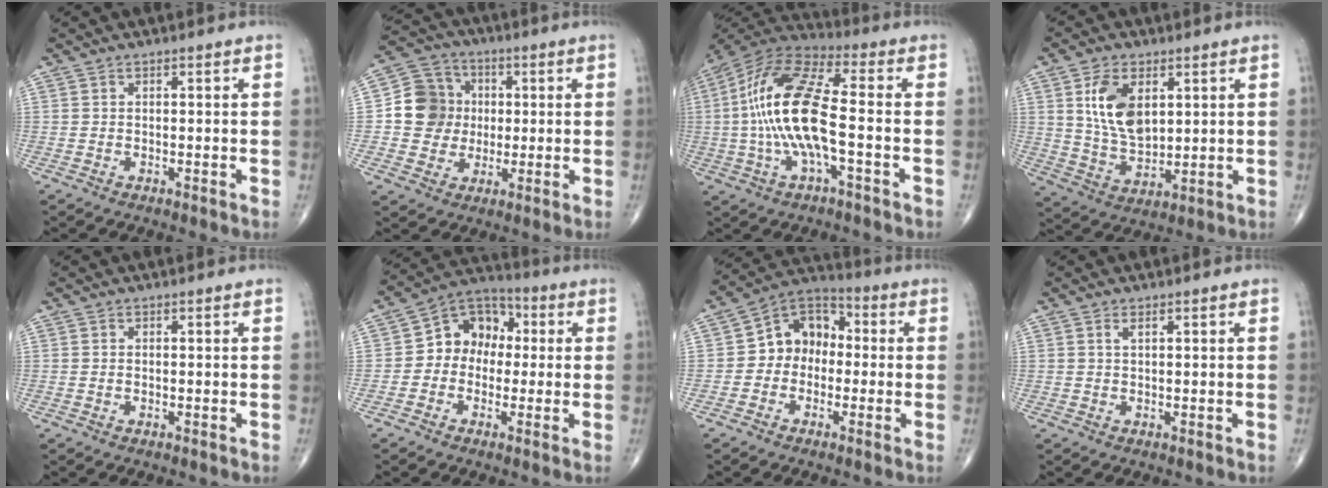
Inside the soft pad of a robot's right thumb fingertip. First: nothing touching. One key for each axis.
{"total": 10.8, "fx": 0.4, "fy": 10.0, "fz": 3.9, "tx": -0.033, "ty": 0.016, "tz": 0.002}
{"total": 18.1, "fx": -1.6, "fy": 5.9, "fz": 17.0, "tx": -0.358, "ty": 0.036, "tz": -0.034}
{"total": 11.4, "fx": 3.4, "fy": 6.6, "fz": 8.6, "tx": -0.146, "ty": -0.018, "tz": 0.073}
{"total": 0.0}
{"total": 10.2, "fx": 0.2, "fy": 8.3, "fz": 5.9, "tx": -0.052, "ty": 0.034, "tz": -0.015}
{"total": 9.9, "fx": -0.8, "fy": 8.0, "fz": 5.8, "tx": -0.056, "ty": 0.038, "tz": -0.034}
{"total": 0.8, "fx": 0.4, "fy": 0.2, "fz": 0.7, "tx": -0.015, "ty": 0.003, "tz": 0.009}